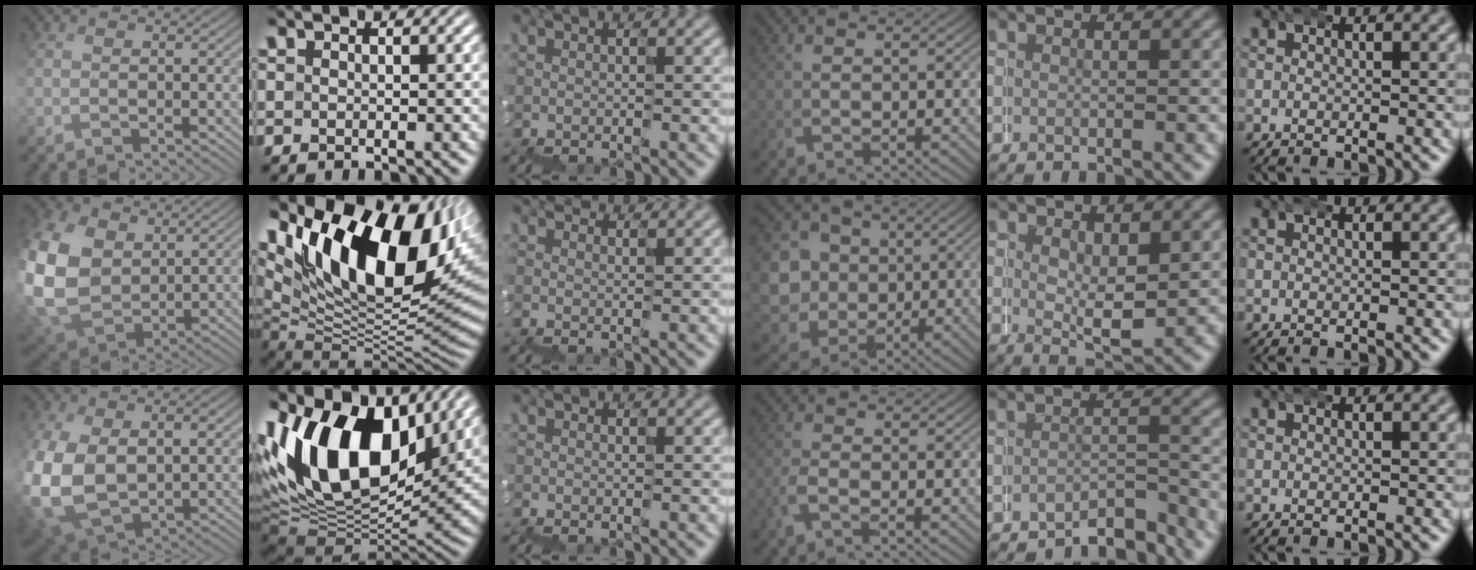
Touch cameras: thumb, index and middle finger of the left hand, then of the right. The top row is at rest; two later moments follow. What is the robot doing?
{"motion": "wrap", "object": "belt"}